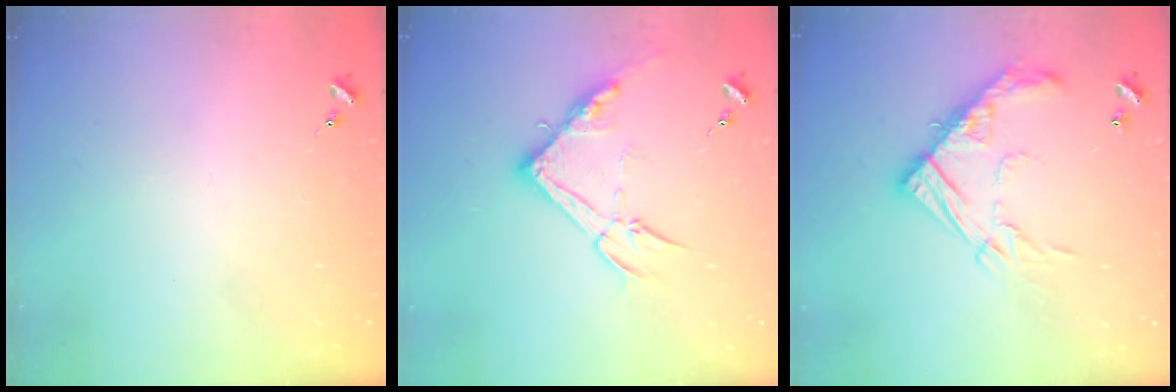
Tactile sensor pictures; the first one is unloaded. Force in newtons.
{"total": 15.2, "press": 15.2, "slide": 0.6}
{"total": 17.6, "press": 17.6, "slide": 1.2}